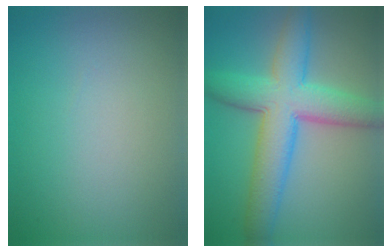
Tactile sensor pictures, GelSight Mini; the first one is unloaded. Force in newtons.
{"total": 8.2, "press": 8.2, "slide": 0.2}